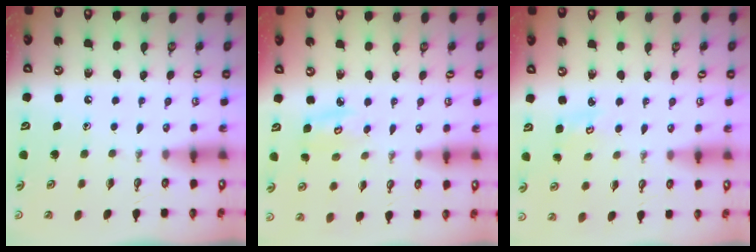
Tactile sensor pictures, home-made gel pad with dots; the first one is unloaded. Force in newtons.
{"total": 4.4, "press": 4.4, "slide": 0.2}
{"total": 2.7, "press": 2.7, "slide": 0.3}